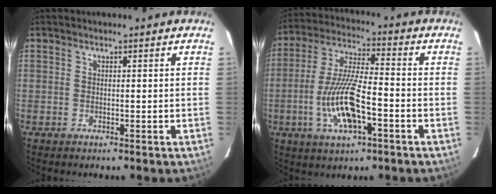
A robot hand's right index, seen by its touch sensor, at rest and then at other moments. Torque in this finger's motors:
{"motor_torque": [1.84, -0.29, 0.31, 0.21]}